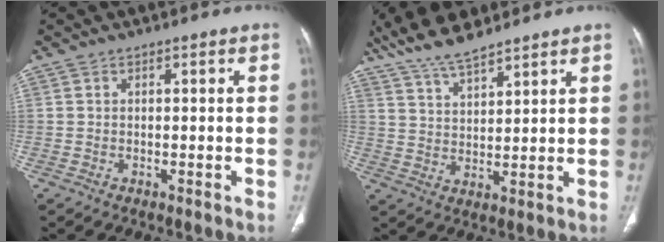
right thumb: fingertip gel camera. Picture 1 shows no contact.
{"total": 9.8, "force": [8.1, 2.4, 4.9], "torque": [-0.082, -0.032, 0.158]}